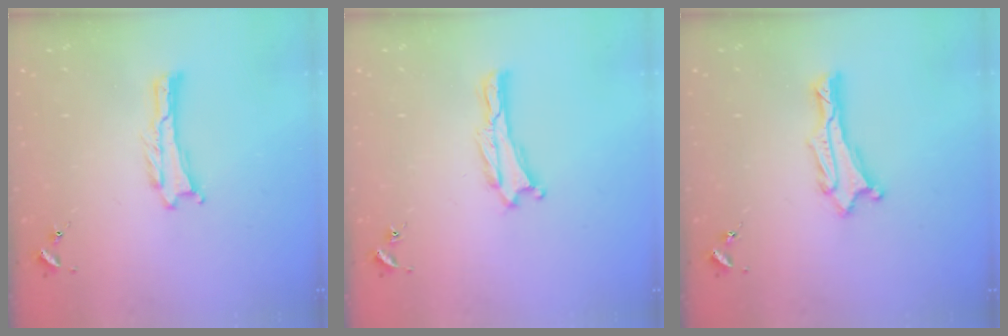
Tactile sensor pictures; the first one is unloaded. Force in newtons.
{"total": 0.0}
{"total": 1.3, "press": 1.3, "slide": 0.1}